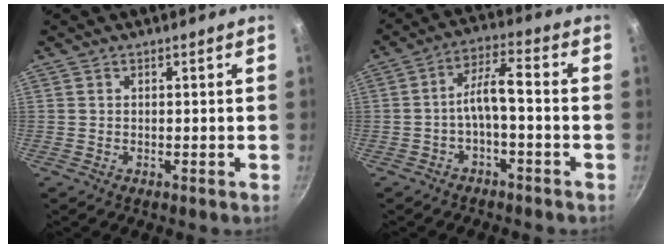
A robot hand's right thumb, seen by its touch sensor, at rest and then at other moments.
{"total": 6.4, "force": [-2.2, 2.0, 5.7], "torque": [-0.114, 0.041, -0.040]}